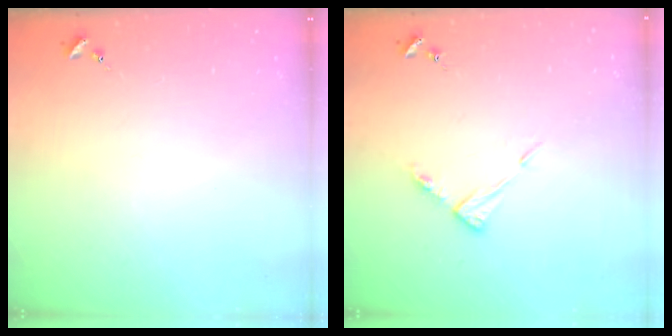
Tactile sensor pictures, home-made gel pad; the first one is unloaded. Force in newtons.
{"total": 7.4, "press": 7.4, "slide": 0.6}